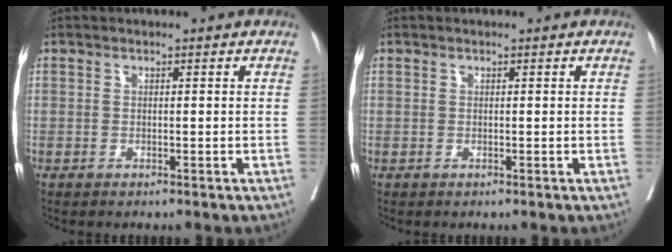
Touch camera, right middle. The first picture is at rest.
{"total": 0.0}